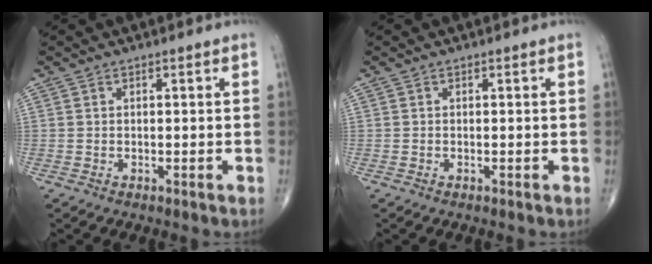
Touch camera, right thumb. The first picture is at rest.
{"total": 0.0}